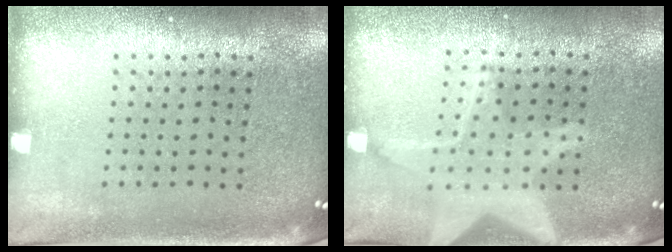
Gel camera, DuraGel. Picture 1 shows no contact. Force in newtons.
{"total": 3.0, "press": 3.0, "slide": 0.4}